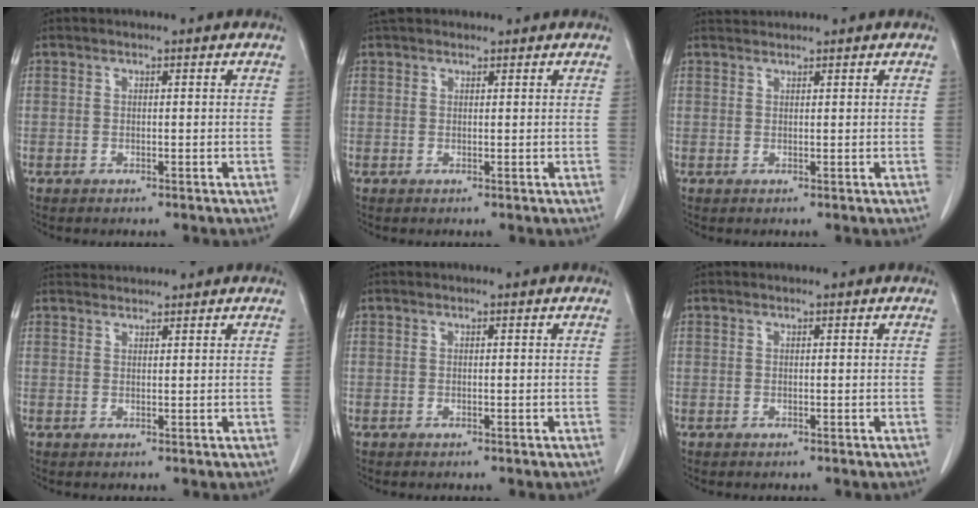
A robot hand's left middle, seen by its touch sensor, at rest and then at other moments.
{"total": 2.8, "force": [2.5, 1.2, 0.6], "torque": [-0.009, 0.026, 0.040]}
{"total": 1.3, "force": [1.2, -0.3, -0.4], "torque": [-0.004, 0.008, 0.029]}
{"total": 2.4, "force": [2.4, -0.1, -0.2], "torque": [-0.007, 0.017, 0.050]}
{"total": 0.0}
{"total": 0.0}